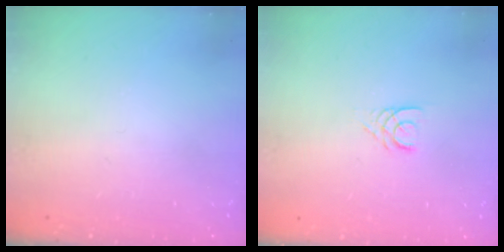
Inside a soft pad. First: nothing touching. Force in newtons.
{"total": 3.1, "press": 3.1, "slide": 0.4}